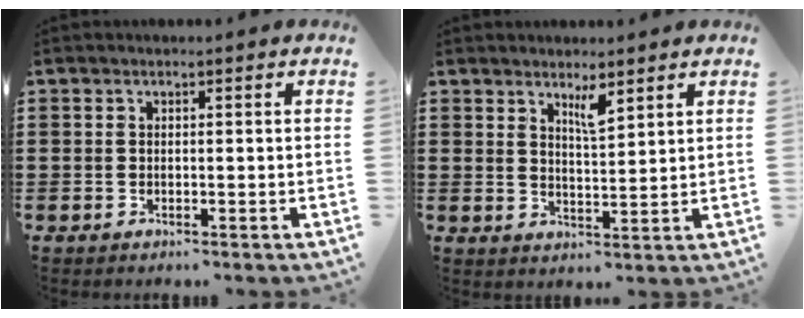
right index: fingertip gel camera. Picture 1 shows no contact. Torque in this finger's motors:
{"motor_torque": [0.01, -0.01, 0.08, 0.04]}